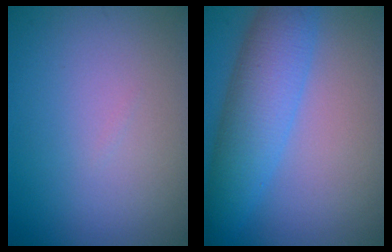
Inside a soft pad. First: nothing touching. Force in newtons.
{"total": 6.5, "press": 6.5, "slide": 0.1}